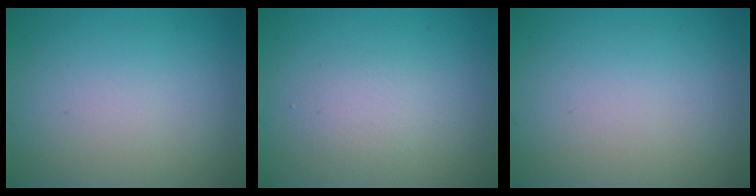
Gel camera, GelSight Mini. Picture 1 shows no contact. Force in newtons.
{"total": 1.6, "press": 1.6, "slide": 0.1}
{"total": 0.0}